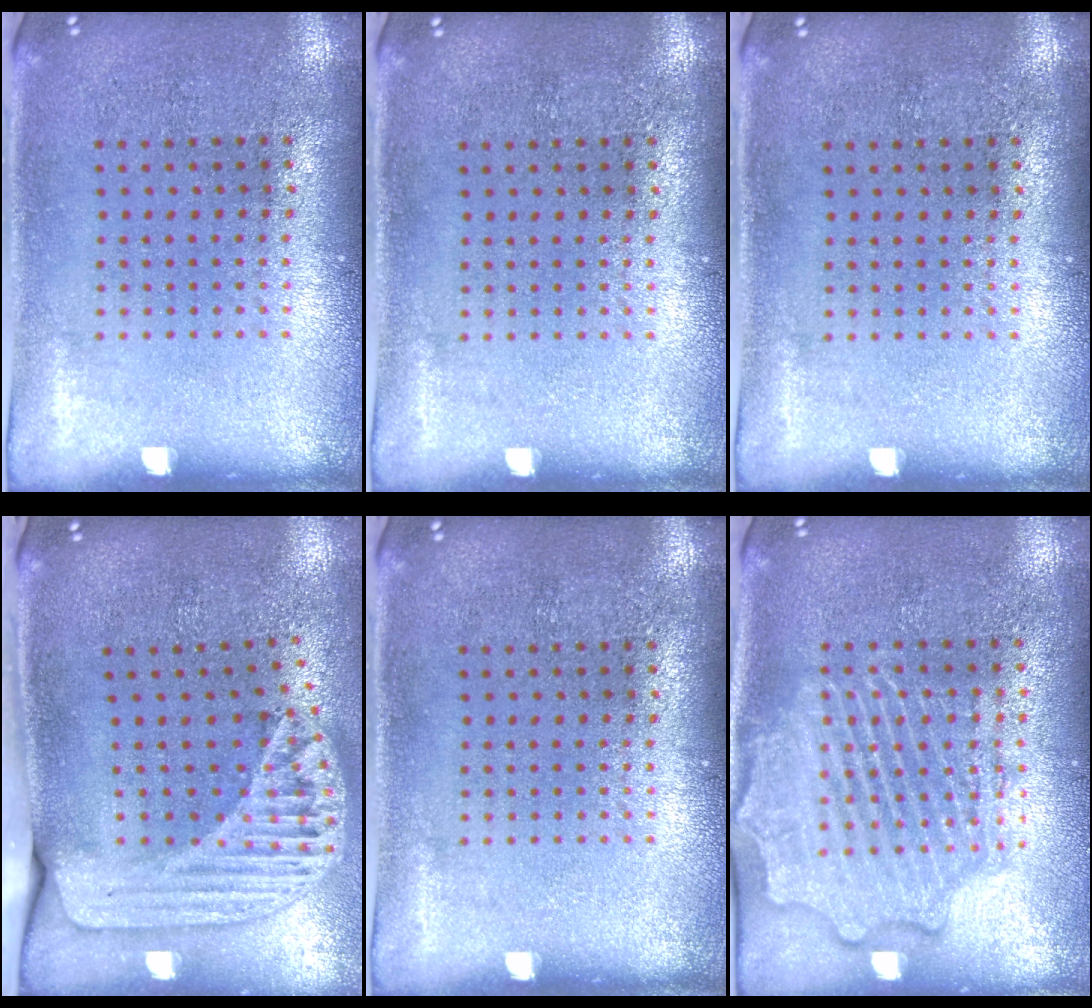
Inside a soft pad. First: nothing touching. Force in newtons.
{"total": 0.0}
{"total": 0.0}
{"total": 1.8, "press": 1.5, "slide": 1.0}
{"total": 0.0}
{"total": 2.3, "press": 2.3, "slide": 0.4}